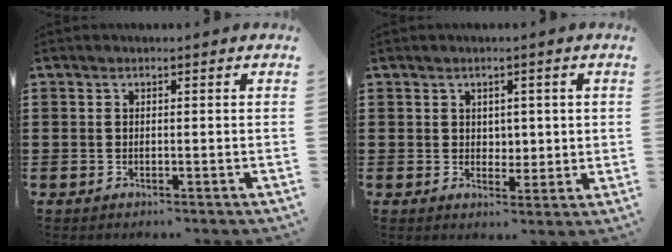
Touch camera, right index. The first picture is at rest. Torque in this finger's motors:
{"motor_torque": [-0.37, 0.15, 0.00, -0.01]}